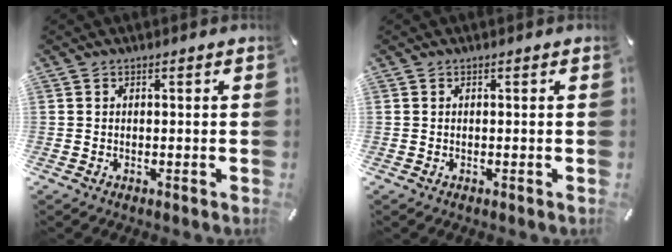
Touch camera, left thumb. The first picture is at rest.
{"total": 0.0}